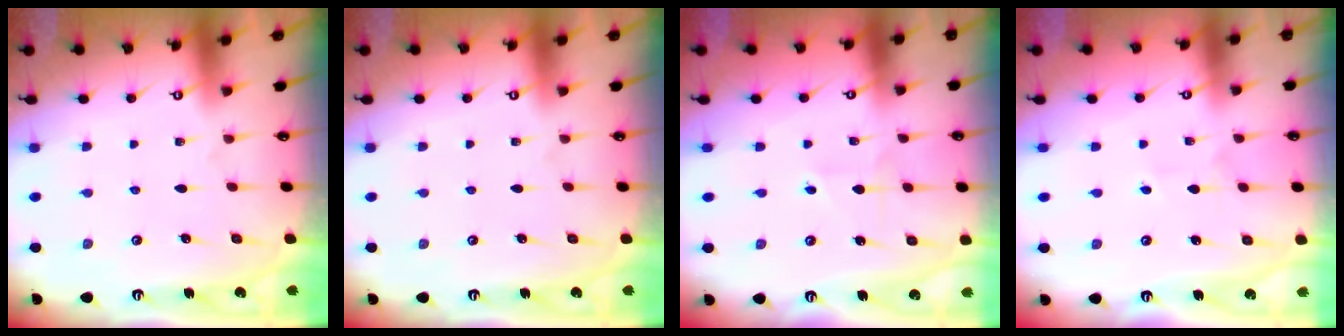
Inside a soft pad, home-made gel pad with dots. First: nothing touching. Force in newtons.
{"total": 0.0}
{"total": 2.4, "press": 2.4, "slide": 0.2}
{"total": 2.5, "press": 2.5, "slide": 0.3}